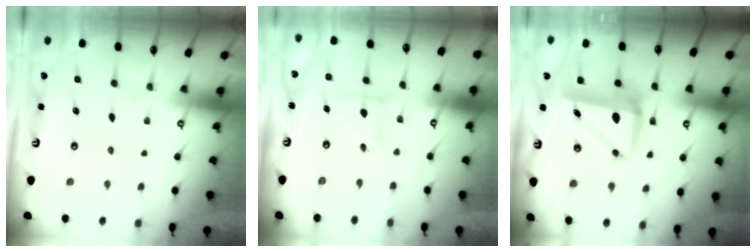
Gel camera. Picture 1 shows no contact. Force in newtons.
{"total": 2.9, "press": 2.9, "slide": 0.2}
{"total": 7.9, "press": 7.7, "slide": 1.7}